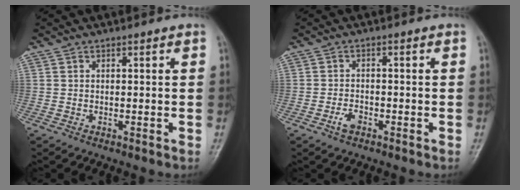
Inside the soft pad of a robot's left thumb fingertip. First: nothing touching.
{"total": 2.6, "force": [-1.6, 1.4, 1.5], "torque": [-0.029, 0.011, -0.028]}